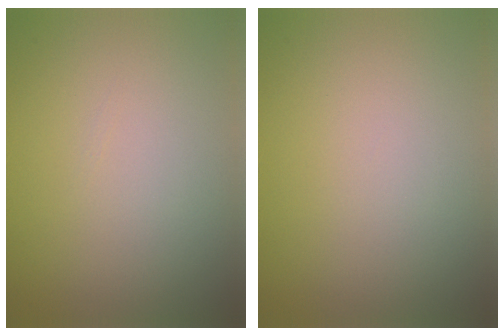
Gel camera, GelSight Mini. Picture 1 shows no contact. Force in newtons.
{"total": 0.0}